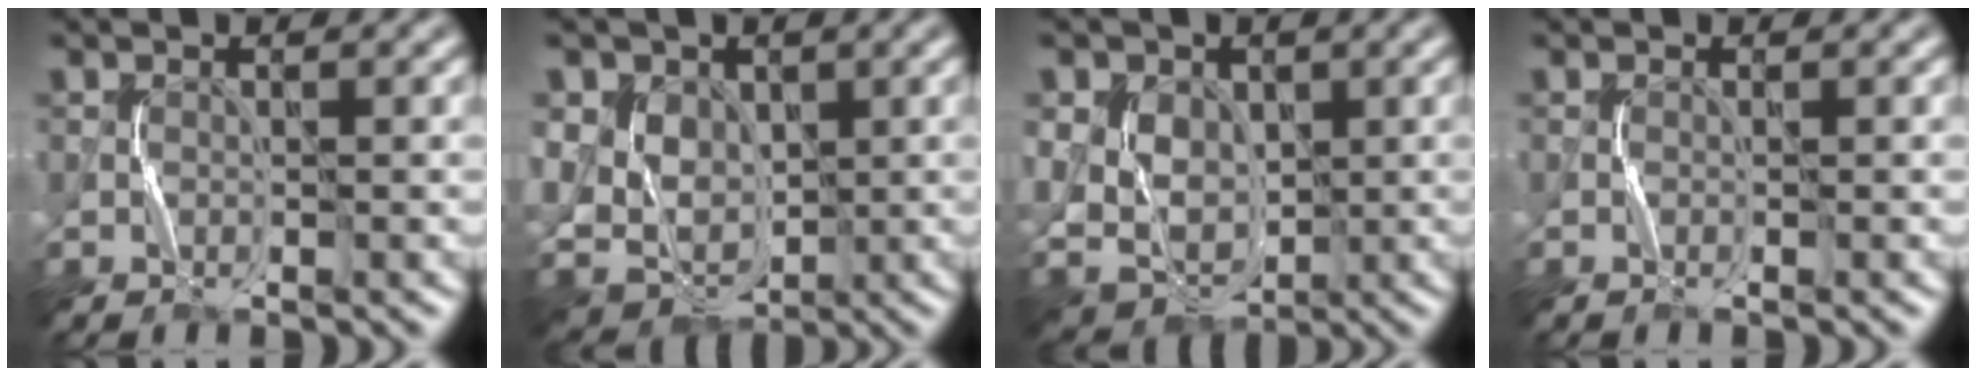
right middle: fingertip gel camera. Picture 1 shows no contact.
{"total": 6.9, "force": [1.9, 5.6, 3.5], "torque": [-0.068, 0.011, 0.021]}
{"total": 7.6, "force": [1.4, 6.3, 4.1], "torque": [-0.082, 0.018, 0.013]}
{"total": 0.5, "force": [-0.4, 0.0, 0.4], "torque": [-0.009, 0.001, -0.007]}